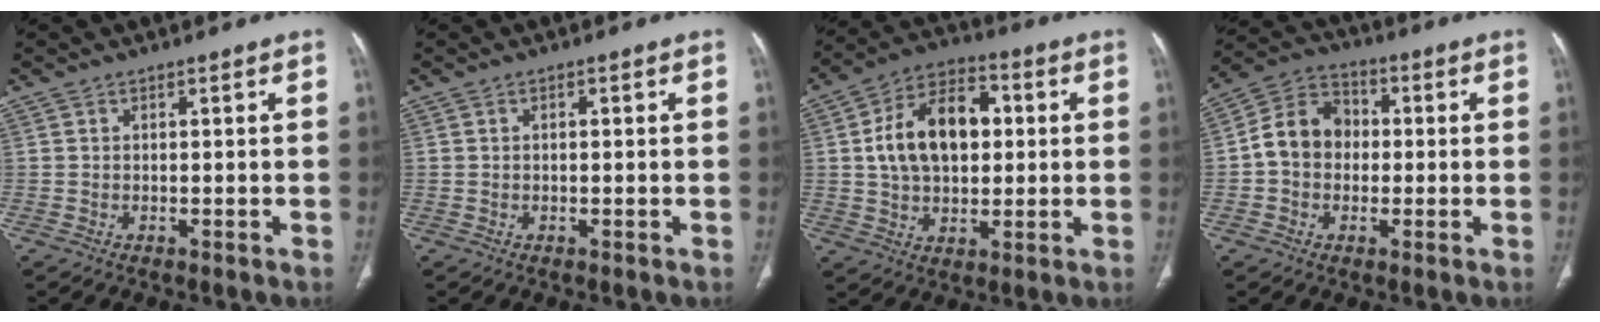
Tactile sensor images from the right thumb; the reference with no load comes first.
{"total": 0.7, "force": [0.1, 0.3, 0.7], "torque": [-0.014, 0.004, 0.004]}
{"total": 15.8, "force": [2.2, 10.2, 11.8], "torque": [-0.177, 0.018, 0.031]}
{"total": 10.1, "force": [-0.3, 8.2, 5.8], "torque": [-0.085, 0.032, -0.018]}